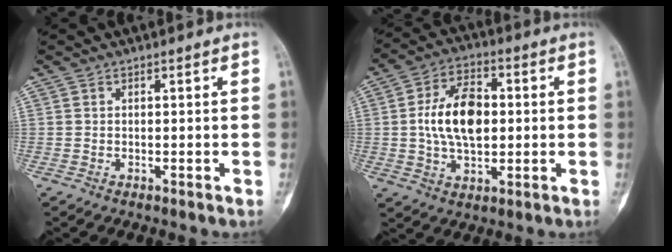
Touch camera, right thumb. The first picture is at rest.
{"total": 13.0, "force": [0.7, 7.7, 10.4], "torque": [-0.171, 0.010, 0.011]}